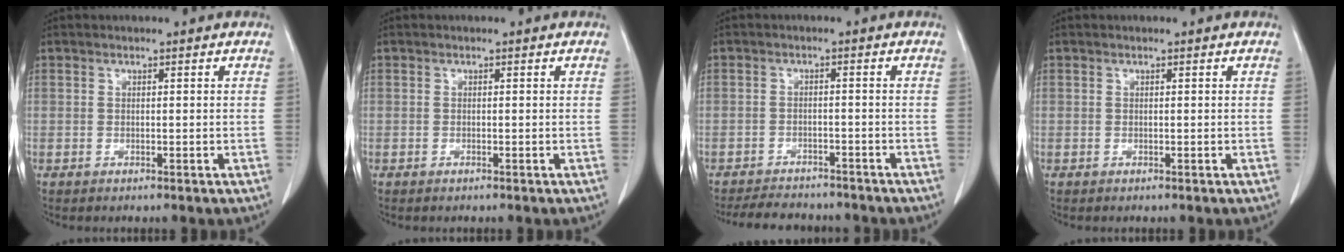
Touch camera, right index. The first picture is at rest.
{"total": 0.0}
{"total": 7.6, "force": [-6.9, 2.4, 2.4], "torque": [-0.033, -0.005, -0.094]}
{"total": 0.0}